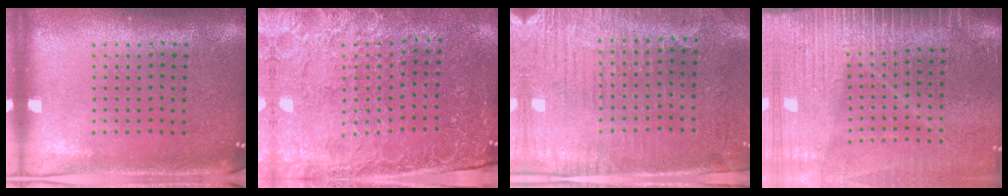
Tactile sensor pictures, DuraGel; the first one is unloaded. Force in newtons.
{"total": 3.0, "press": 2.8, "slide": 1.1}
{"total": 3.0, "press": 2.6, "slide": 1.6}
{"total": 4.0, "press": 3.5, "slide": 2.0}